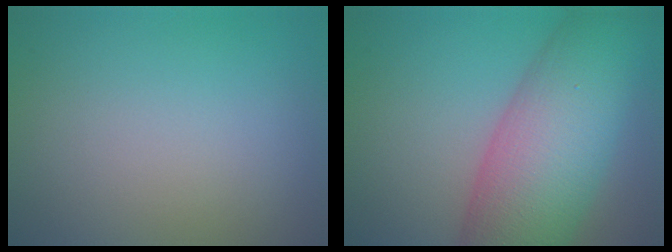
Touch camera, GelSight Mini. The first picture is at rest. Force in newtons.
{"total": 11.9, "press": 11.9, "slide": 0.4}